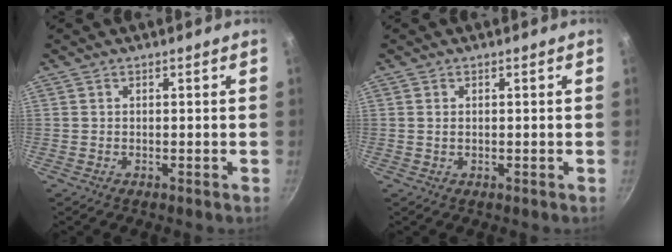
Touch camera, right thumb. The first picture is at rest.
{"total": 0.8, "force": [0.1, 0.6, 0.6], "torque": [-0.010, 0.002, 0.002]}